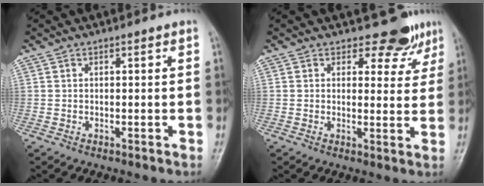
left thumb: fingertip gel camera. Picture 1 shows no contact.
{"total": 6.1, "force": [4.9, 3.4, 1.2], "torque": [0.015, -0.037, 0.052]}